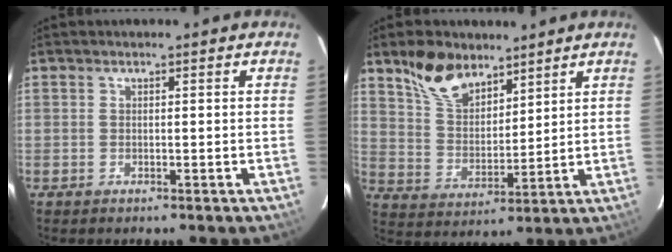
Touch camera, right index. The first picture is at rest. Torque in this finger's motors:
{"motor_torque": [0.22, 0.22, 0.18, 0.07]}